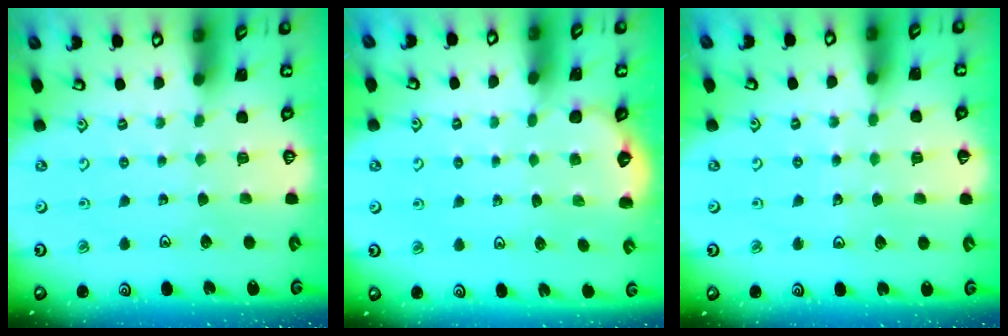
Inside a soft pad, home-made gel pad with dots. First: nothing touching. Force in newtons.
{"total": 1.9, "press": 0.5, "slide": 1.9}
{"total": 4.4, "press": 3.8, "slide": 2.2}